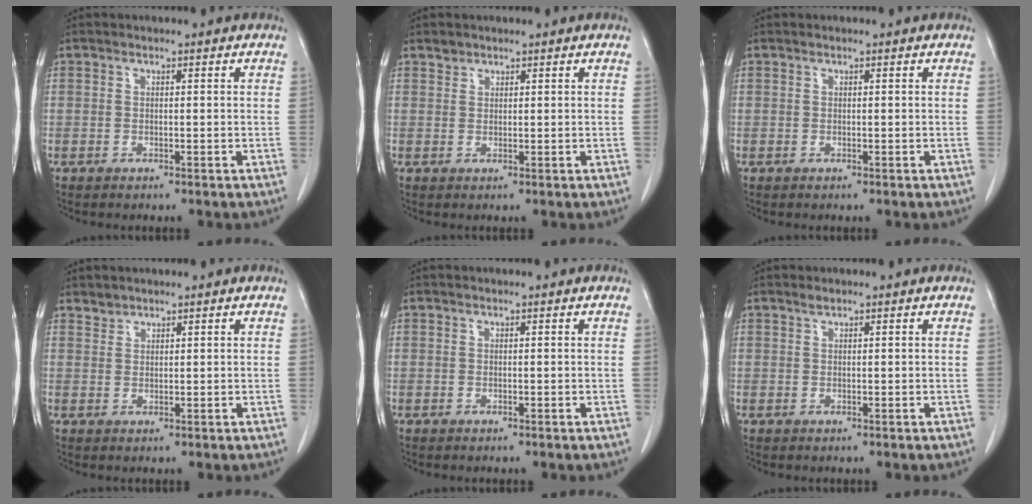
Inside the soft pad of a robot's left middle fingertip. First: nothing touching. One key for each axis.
{"total": 1.0, "fx": 0.9, "fy": 0.5, "fz": 0.0, "tx": 0.005, "ty": 0.000, "tz": 0.013}
{"total": 0.0}
{"total": 1.2, "fx": 1.2, "fy": 0.4, "fz": -0.2, "tx": 0.005, "ty": 0.000, "tz": 0.022}
{"total": 0.0}
{"total": 0.6, "fx": 0.5, "fy": 0.0, "fz": 0.2, "tx": -0.009, "ty": -0.001, "tz": 0.012}